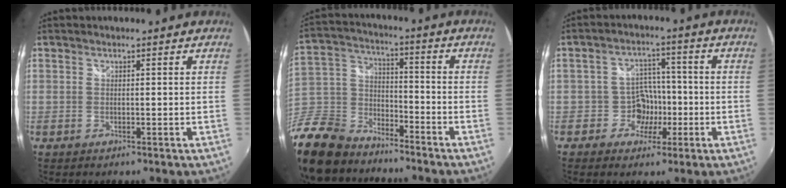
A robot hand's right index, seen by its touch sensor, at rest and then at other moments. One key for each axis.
{"total": 21.5, "fx": -15.7, "fy": 11.4, "fz": 9.3, "tx": -0.266, "ty": 0.006, "tz": -0.281}
{"total": 5.6, "fx": -2.2, "fy": 5.0, "fz": 1.1, "tx": -0.015, "ty": 0.023, "tz": -0.032}